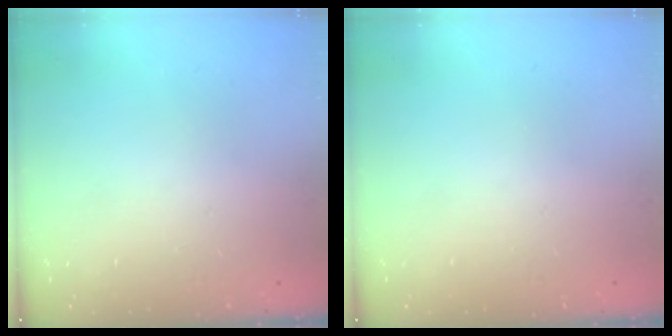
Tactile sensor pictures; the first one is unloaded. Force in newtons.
{"total": 0.0}